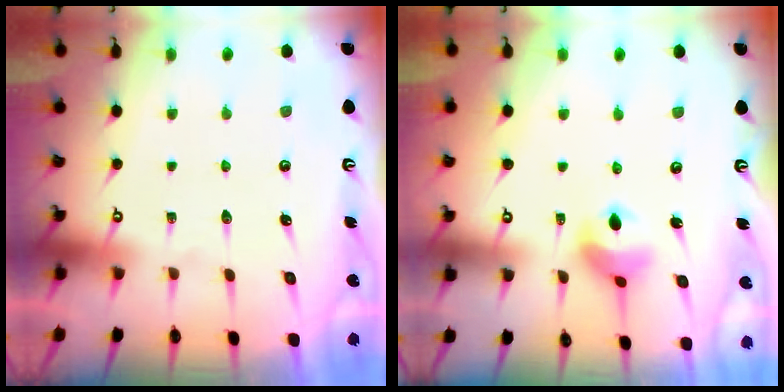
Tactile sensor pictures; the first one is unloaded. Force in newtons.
{"total": 8.9, "press": 8.9, "slide": 1.1}